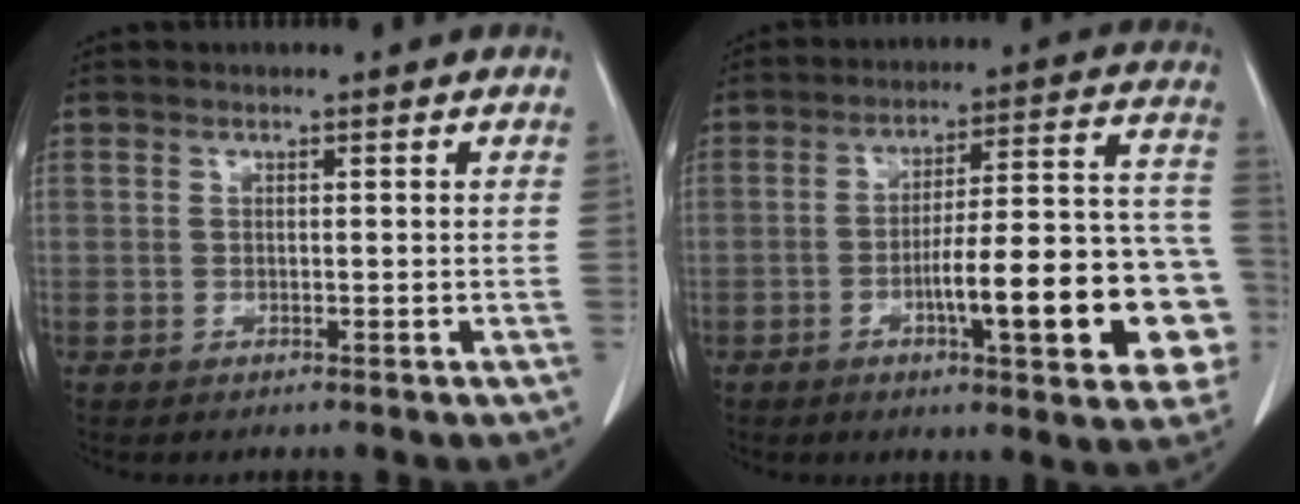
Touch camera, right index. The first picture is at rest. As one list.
[{"total": 19.7, "force": [-5.7, 3.5, 18.5], "torque": [-0.180, 0.036, -0.069]}]